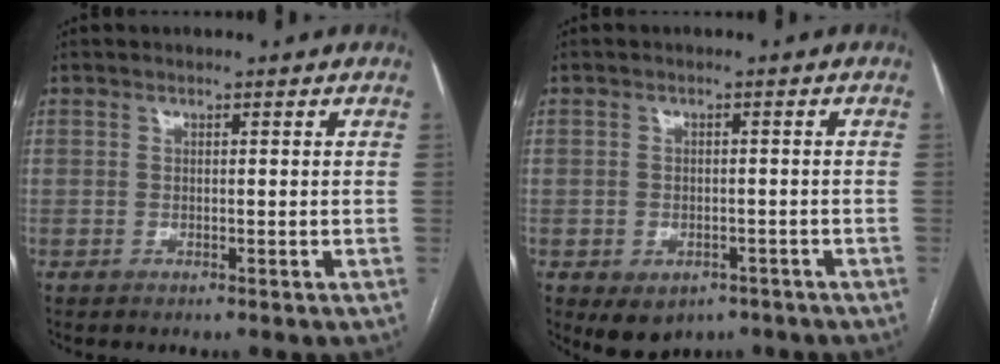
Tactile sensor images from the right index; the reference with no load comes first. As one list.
[{"total": 5.8, "force": [-3.5, 4.0, 2.1], "torque": [-0.024, 0.005, -0.039]}]